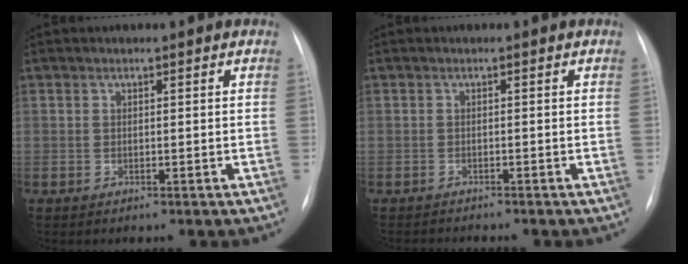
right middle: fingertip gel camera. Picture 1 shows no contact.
{"total": 2.1, "force": [-2.1, -0.3, 0.2], "torque": [-0.001, -0.009, -0.031]}